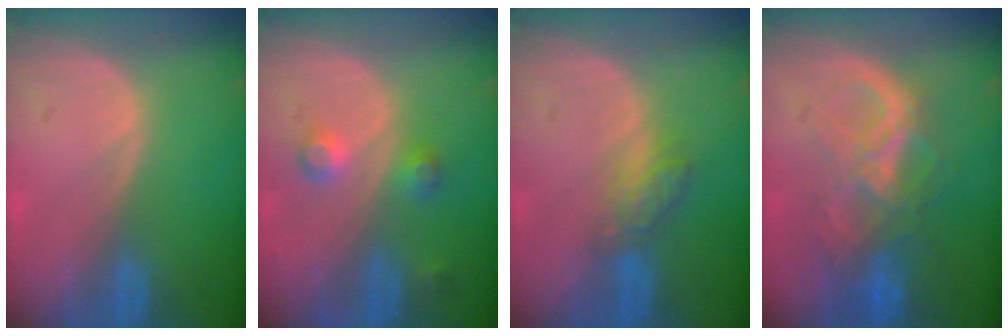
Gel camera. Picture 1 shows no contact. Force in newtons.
{"total": 3.7, "press": 3.5, "slide": 1.2}
{"total": 4.2, "press": 4.1, "slide": 0.7}
{"total": 8.7, "press": 7.5, "slide": 4.3}